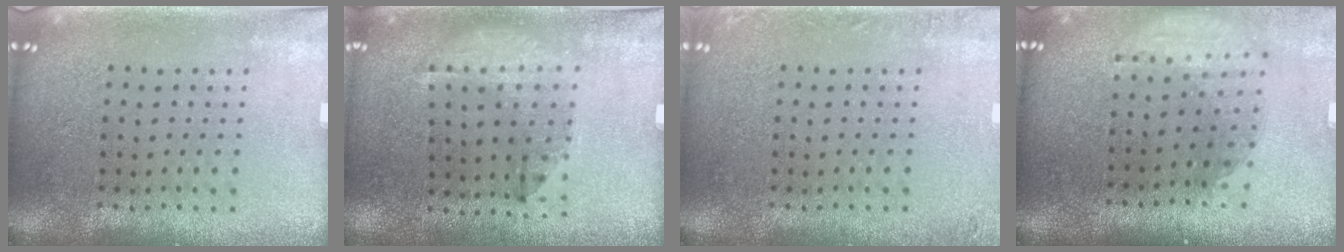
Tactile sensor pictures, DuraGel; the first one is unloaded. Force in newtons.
{"total": 1.3, "press": 1.0, "slide": 0.8}
{"total": 1.2, "press": 1.2, "slide": 0.1}
{"total": 1.8, "press": 1.4, "slide": 1.2}